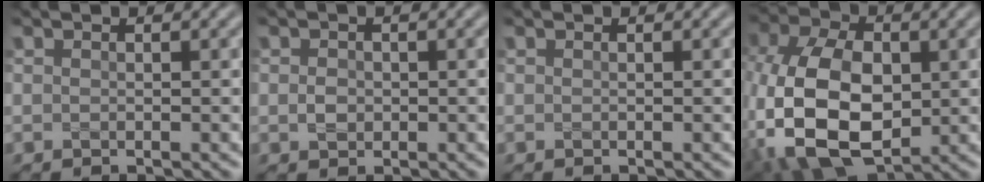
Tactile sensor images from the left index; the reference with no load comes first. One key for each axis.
{"total": 1.3, "fx": 0.0, "fy": 1.1, "fz": 0.7, "tx": -0.015, "ty": -0.003, "tz": -0.003}
{"total": 0.0}
{"total": 12.8, "fx": -2.4, "fy": 8.0, "fz": 9.6, "tx": -0.227, "ty": -0.011, "tz": -0.052}